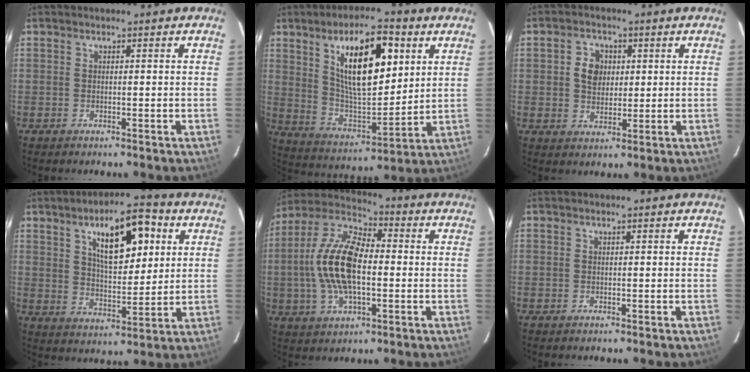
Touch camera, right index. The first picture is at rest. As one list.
[{"total": 18.2, "force": [7.2, 7.2, 15.1], "torque": [-0.249, 0.009, 0.137]}, {"total": 5.3, "force": [1.0, 4.5, 2.7], "torque": [-0.046, 0.015, 0.021]}, {"total": 13.9, "force": [5.8, 5.6, 11.3], "torque": [-0.171, 0.022, 0.102]}, {"total": 16.2, "force": [-0.9, 7.7, 14.3], "torque": [-0.291, 0.013, -0.023]}, {"total": 0.0}]